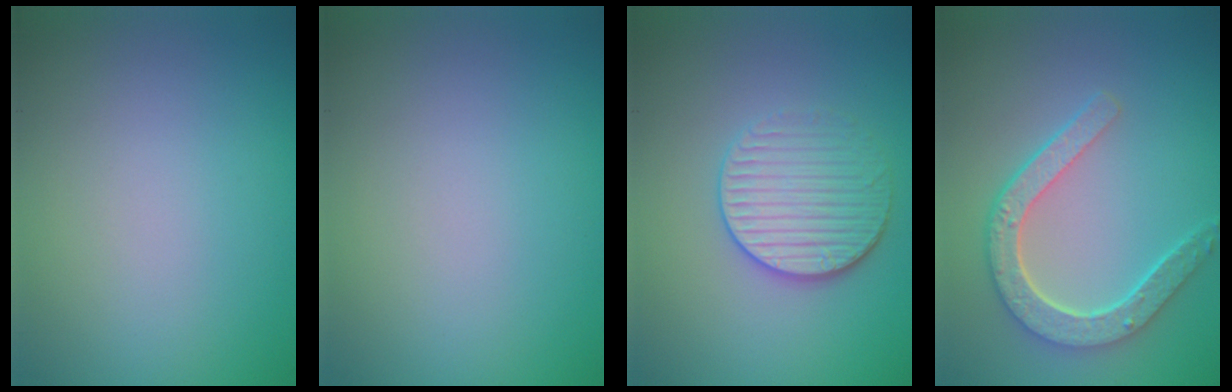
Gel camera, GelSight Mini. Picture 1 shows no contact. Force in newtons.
{"total": 0.0}
{"total": 3.6, "press": 3.3, "slide": 1.4}
{"total": 4.9, "press": 3.9, "slide": 3.0}